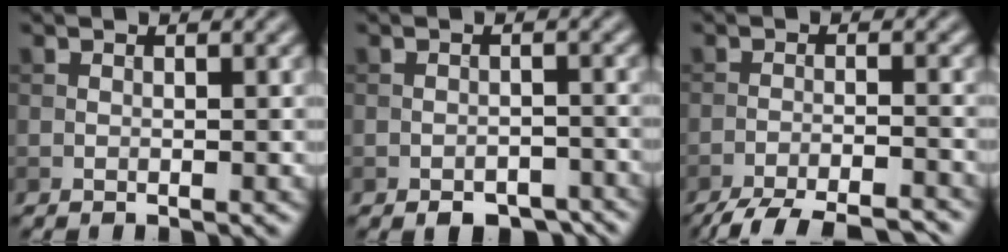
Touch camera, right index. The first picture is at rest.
{"total": 3.4, "force": [-2.6, 1.7, 1.4], "torque": [-0.016, -0.004, -0.037]}
{"total": 8.9, "force": [-8.0, 1.6, 3.5], "torque": [-0.055, -0.017, -0.121]}